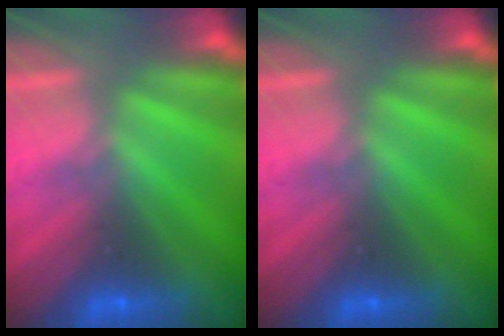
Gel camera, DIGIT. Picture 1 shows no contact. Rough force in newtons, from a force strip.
{"total": 0.0}